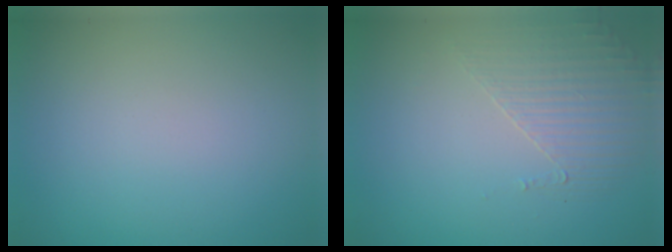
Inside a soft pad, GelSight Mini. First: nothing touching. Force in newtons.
{"total": 1.8, "press": 1.2, "slide": 1.3}